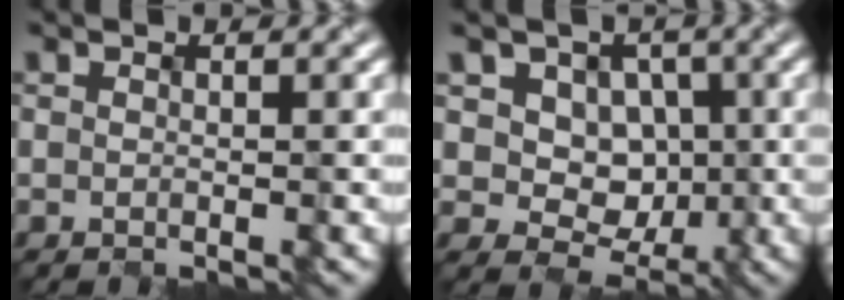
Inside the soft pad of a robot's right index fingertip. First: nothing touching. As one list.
[{"total": 4.6, "force": [0.2, 4.1, 2.2], "torque": [-0.035, -0.001, 0.010]}]